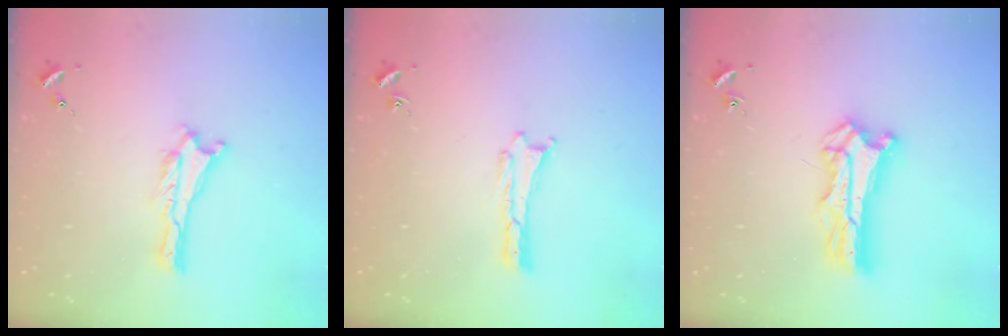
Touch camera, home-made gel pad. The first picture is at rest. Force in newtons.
{"total": 0.0}
{"total": 7.4, "press": 7.4, "slide": 0.7}